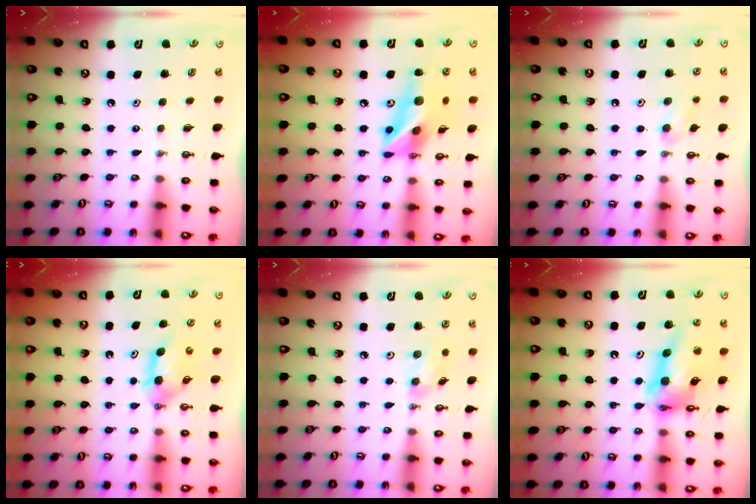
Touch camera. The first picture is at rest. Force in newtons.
{"total": 14.7, "press": 14.4, "slide": 2.9}
{"total": 8.4, "press": 7.7, "slide": 3.3}
{"total": 4.4, "press": 4.3, "slide": 1.1}
{"total": 7.8, "press": 7.4, "slide": 2.5}
{"total": 16.9, "press": 16.9, "slide": 1.4}